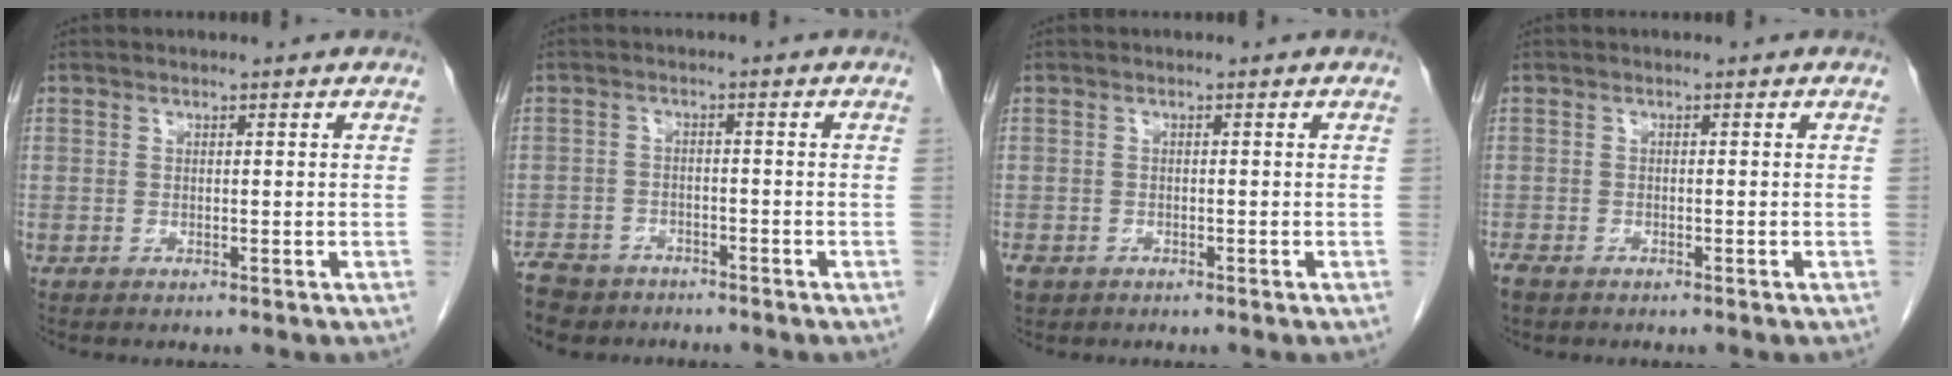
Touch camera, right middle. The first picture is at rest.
{"total": 7.8, "force": [-6.4, 4.0, 2.2], "torque": [-0.039, -0.006, -0.103]}
{"total": 2.2, "force": [-1.4, 1.6, 0.7], "torque": [-0.012, 0.001, -0.019]}
{"total": 2.2, "force": [-1.7, 1.0, 0.9], "torque": [-0.022, -0.004, -0.025]}